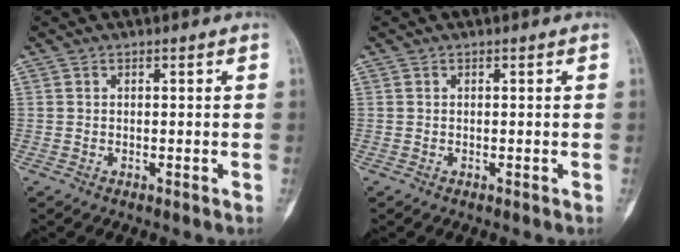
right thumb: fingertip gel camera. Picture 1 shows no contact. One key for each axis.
{"total": 0.0}